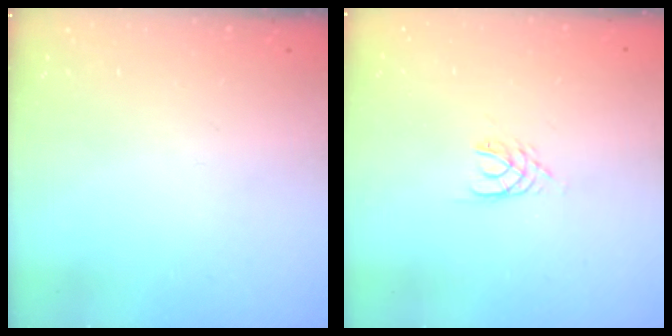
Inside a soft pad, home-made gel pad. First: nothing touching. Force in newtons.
{"total": 3.0, "press": 2.9, "slide": 0.4}